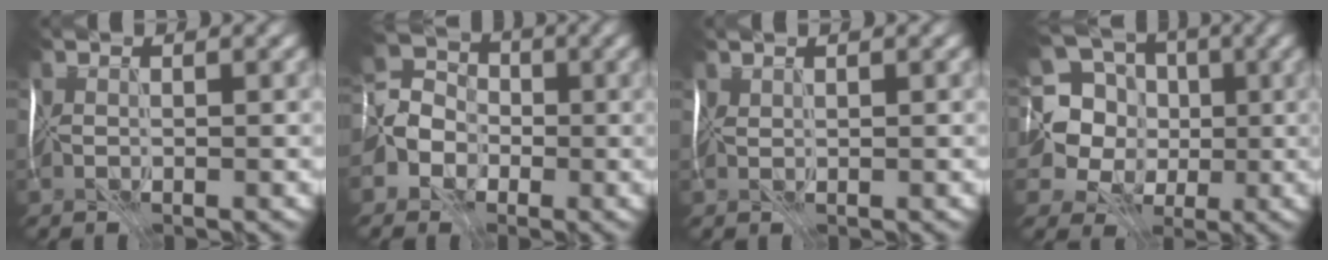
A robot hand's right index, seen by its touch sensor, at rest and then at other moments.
{"total": 3.5, "force": [-1.5, 3.0, 1.0], "torque": [-0.020, 0.013, -0.043]}
{"total": 0.6, "force": [0.6, 0.1, 0.1], "torque": [-0.003, 0.001, 0.017]}
{"total": 10.6, "force": [1.5, 9.9, 3.4], "torque": [-0.116, 0.037, 0.003]}